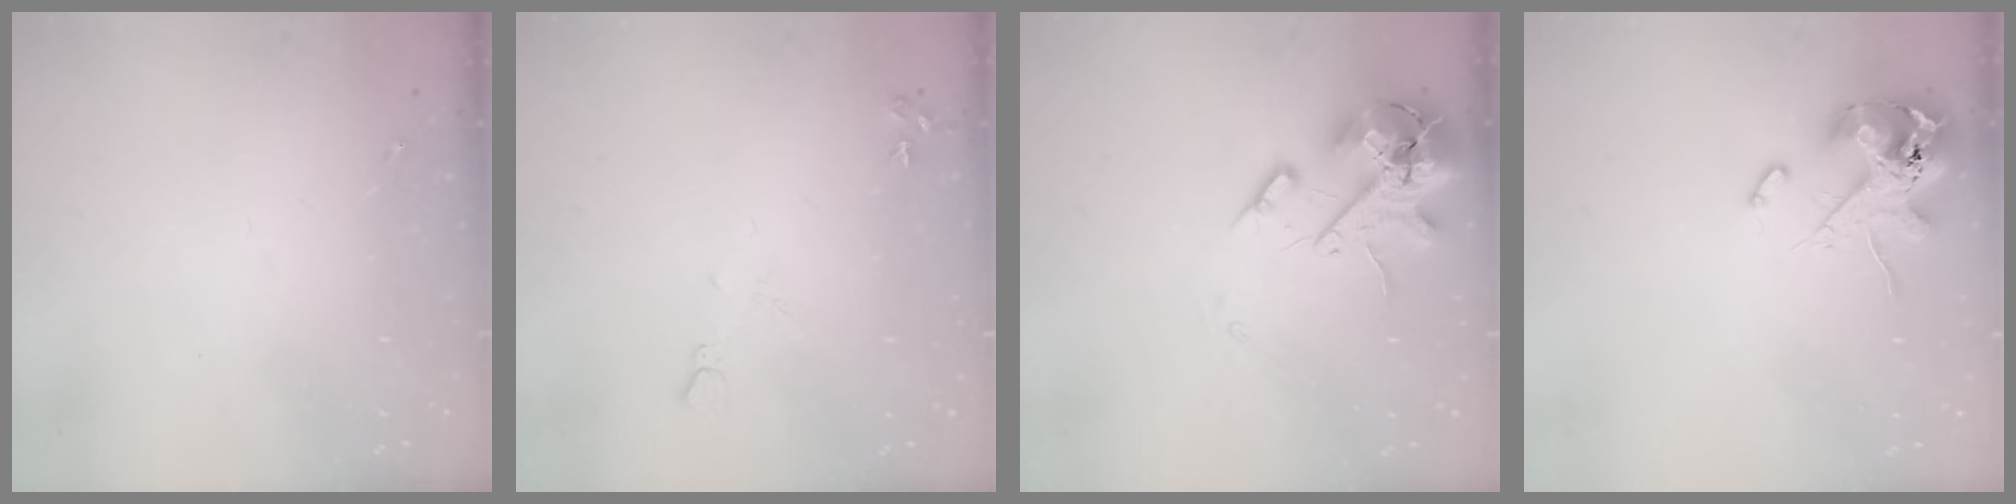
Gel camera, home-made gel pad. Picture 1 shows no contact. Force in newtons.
{"total": 7.6, "press": 7.6, "slide": 0.8}
{"total": 14.6, "press": 14.4, "slide": 2.4}
{"total": 13.1, "press": 12.9, "slide": 2.2}